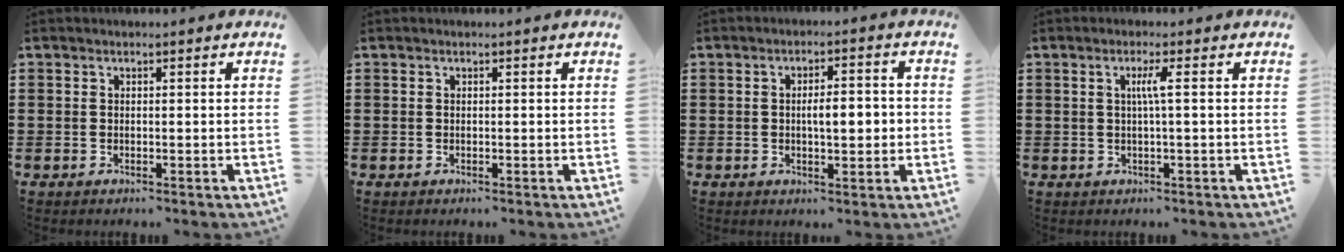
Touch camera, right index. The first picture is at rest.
{"total": 0.0}
{"total": 4.3, "force": [-0.3, 1.6, 4.0], "torque": [-0.057, -0.002, -0.011]}
{"total": 2.6, "force": [0.3, -0.3, 2.6], "torque": [-0.050, -0.004, 0.000]}